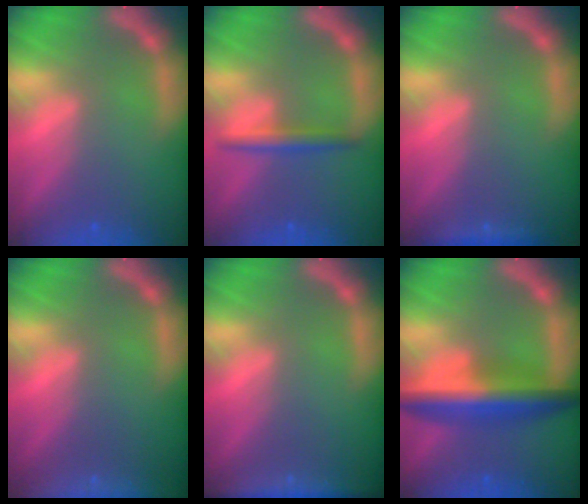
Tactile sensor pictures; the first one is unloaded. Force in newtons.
{"total": 2.5}
{"total": 1.4}
{"total": 9.0}
{"total": 5.0}
{"total": 7.5}